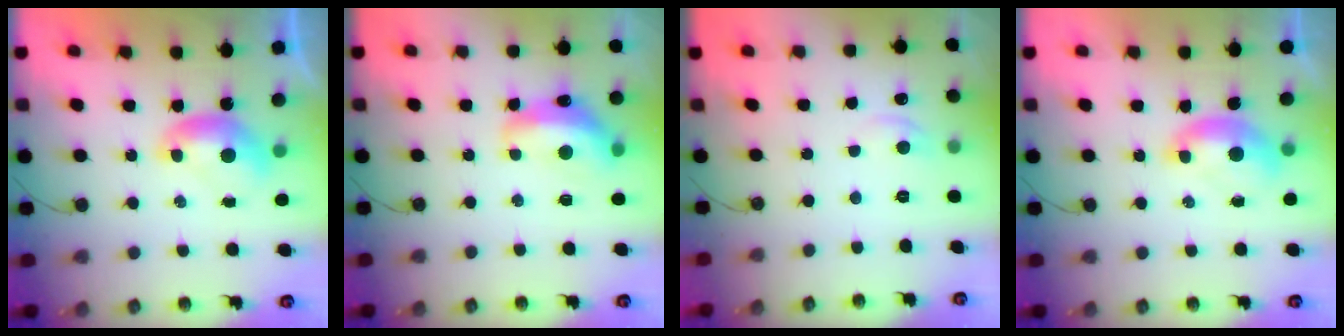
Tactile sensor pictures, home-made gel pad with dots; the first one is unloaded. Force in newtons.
{"total": 6.6, "press": 6.6, "slide": 0.9}
{"total": 1.3, "press": 1.0, "slide": 0.7}
{"total": 1.8, "press": 1.7, "slide": 0.7}